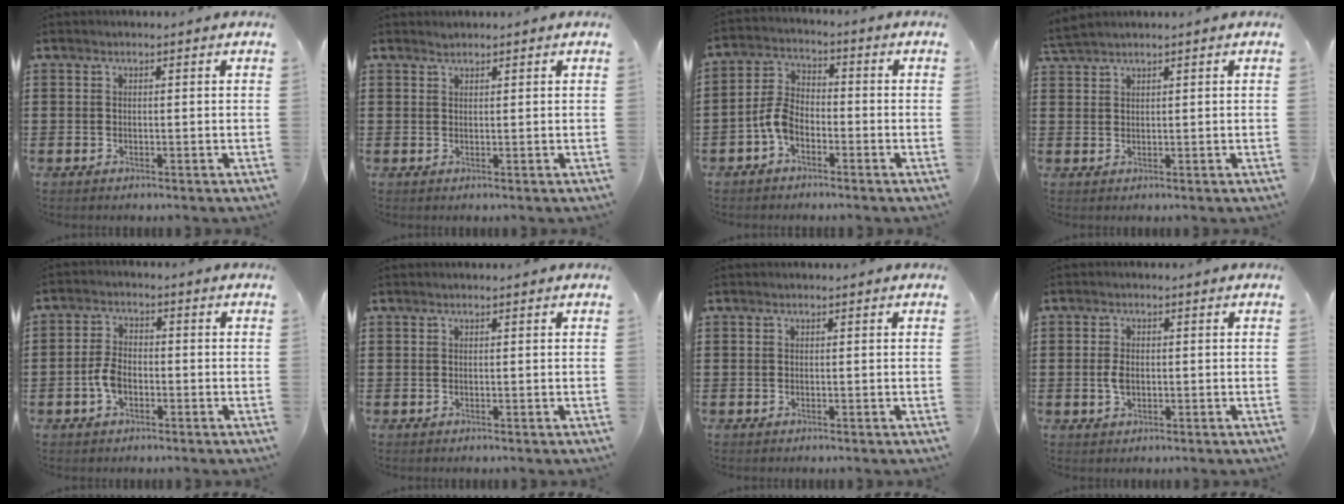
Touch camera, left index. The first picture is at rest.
{"total": 0.9, "force": [0.8, 0.2, 0.1], "torque": [-0.003, 0.001, 0.017]}
{"total": 5.3, "force": [-2.7, 3.0, 3.4], "torque": [-0.095, 0.005, -0.060]}
{"total": 1.8, "force": [1.7, -0.2, 0.5], "torque": [-0.014, 0.001, 0.035]}
{"total": 4.1, "force": [-1.2, 2.3, 3.1], "torque": [-0.083, -0.003, -0.030]}
{"total": 0.0}
{"total": 0.0}
{"total": 2.8, "force": [-0.1, 1.6, 2.3], "torque": [-0.059, -0.001, -0.007]}